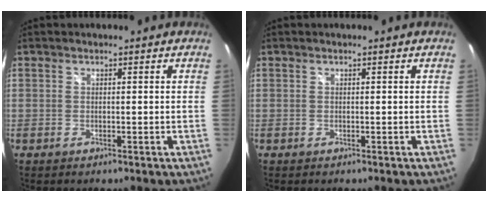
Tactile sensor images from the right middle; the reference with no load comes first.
{"total": 0.0}